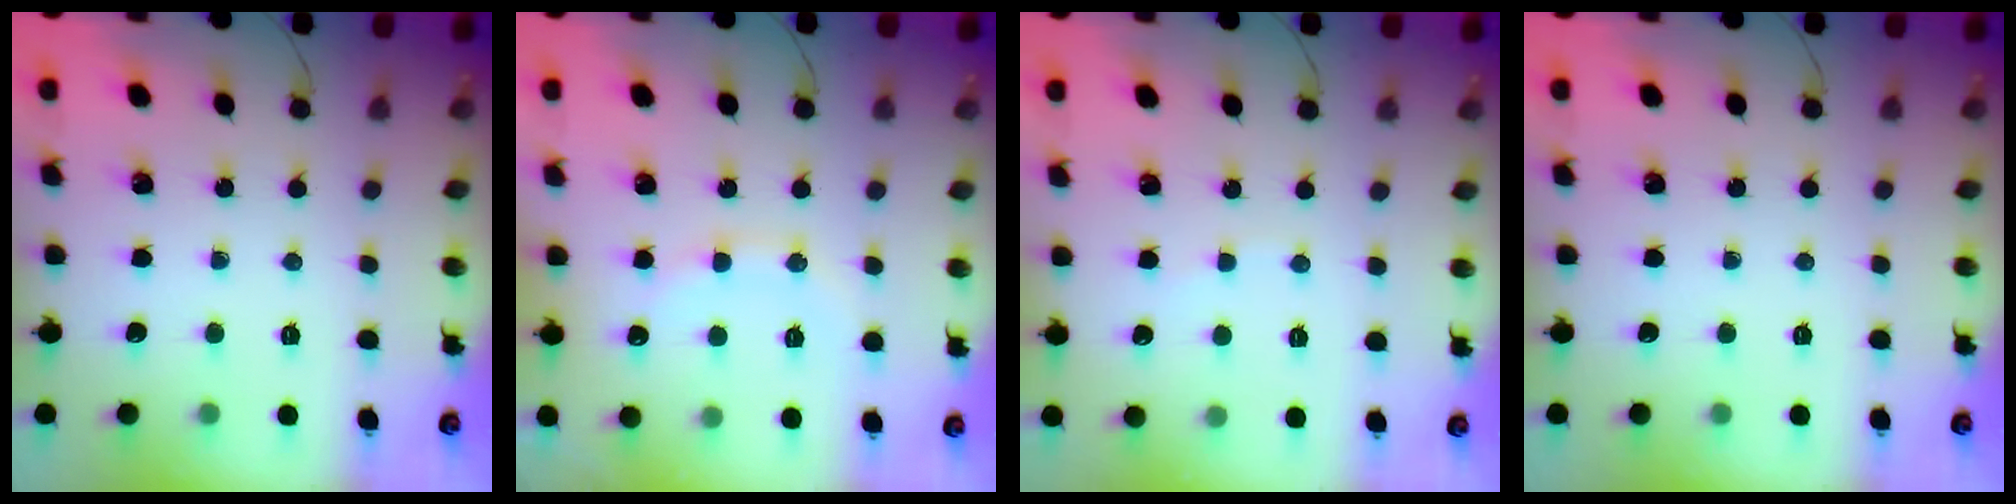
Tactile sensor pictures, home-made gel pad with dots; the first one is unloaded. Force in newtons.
{"total": 10.2, "press": 10.2, "slide": 0.9}
{"total": 2.9, "press": 2.9, "slide": 0.7}
{"total": 0.0}